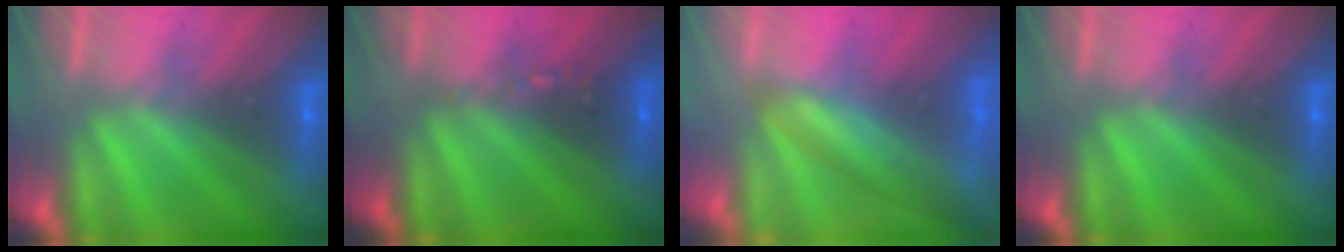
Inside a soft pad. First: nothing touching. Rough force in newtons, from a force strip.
{"total": 2.4}
{"total": 3.7}
{"total": 0.0}